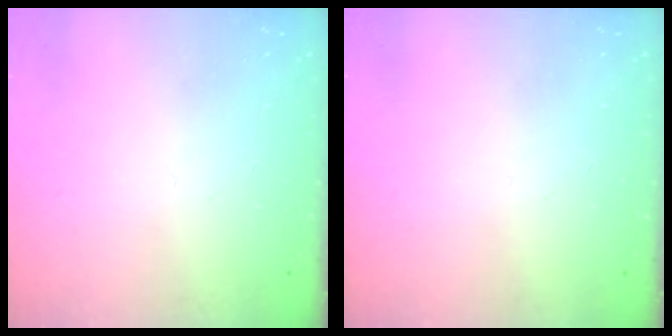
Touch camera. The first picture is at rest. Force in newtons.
{"total": 0.0}